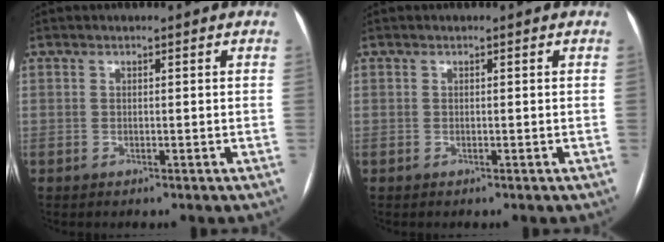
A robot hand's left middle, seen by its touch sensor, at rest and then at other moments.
{"total": 0.0}